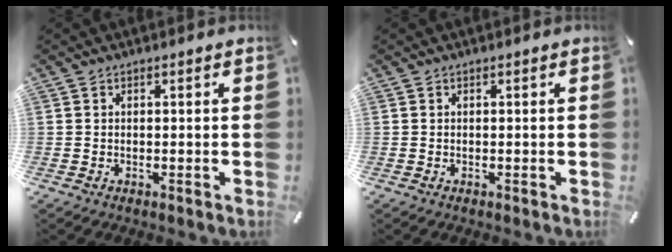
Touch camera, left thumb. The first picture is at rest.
{"total": 0.0}